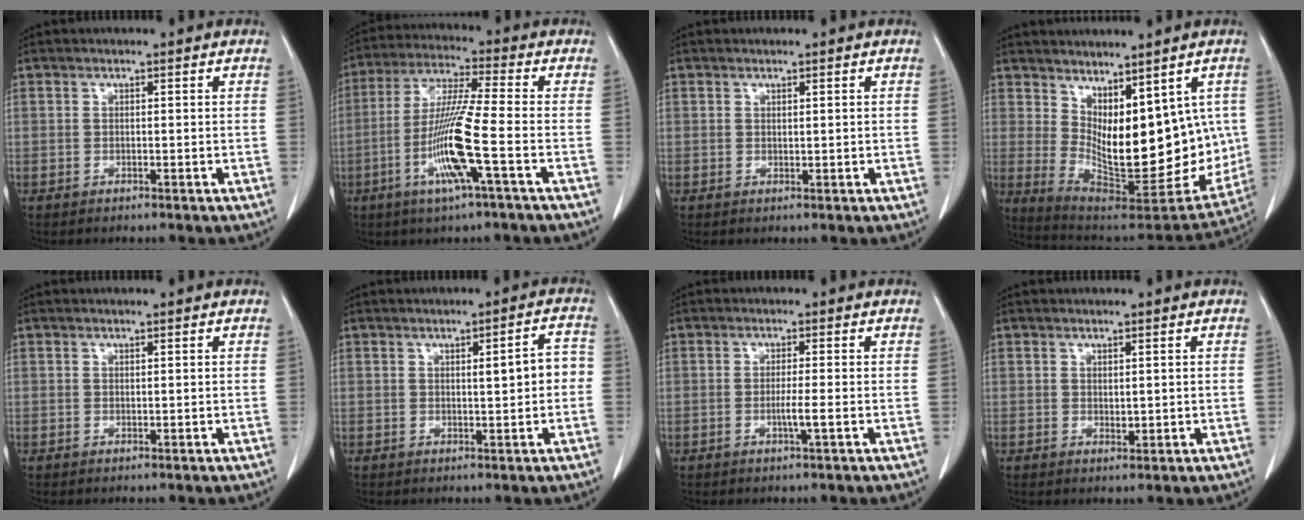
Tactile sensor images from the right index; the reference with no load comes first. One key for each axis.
{"total": 12.0, "fx": -3.8, "fy": -0.5, "fz": 11.3, "tx": -0.229, "ty": -0.011, "tz": -0.080}
{"total": 0.5, "fx": 0.3, "fy": 0.1, "fz": 0.4, "tx": -0.009, "ty": -0.003, "tz": 0.006}
{"total": 18.4, "fx": 1.8, "fy": 8.2, "fz": 16.4, "tx": -0.241, "ty": -0.025, "tz": 0.056}
{"total": 0.0}
{"total": 4.4, "fx": 0.1, "fy": 1.0, "fz": 4.3, "tx": -0.057, "ty": 0.014, "tz": 0.002}
{"total": 2.4, "fx": -0.7, "fy": -0.3, "fz": 2.3, "tx": -0.043, "ty": -0.004, "tz": -0.012}
{"total": 1.3, "fx": 0.3, "fy": 0.6, "fz": 1.1, "tx": -0.018, "ty": -0.006, "tz": 0.009}